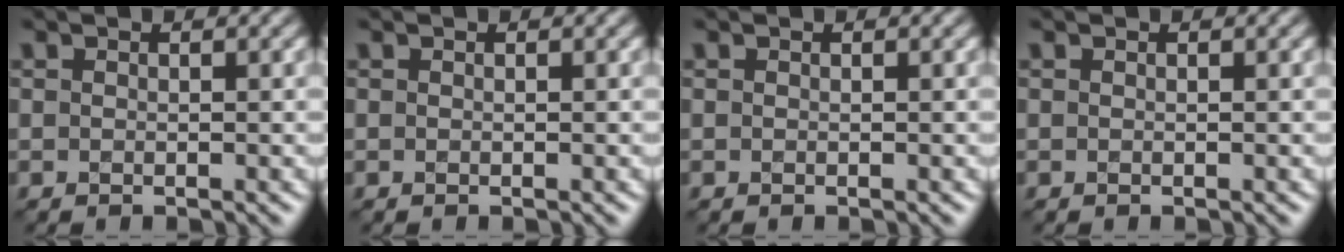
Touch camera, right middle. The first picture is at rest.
{"total": 0.0}
{"total": 0.0}
{"total": 0.0}